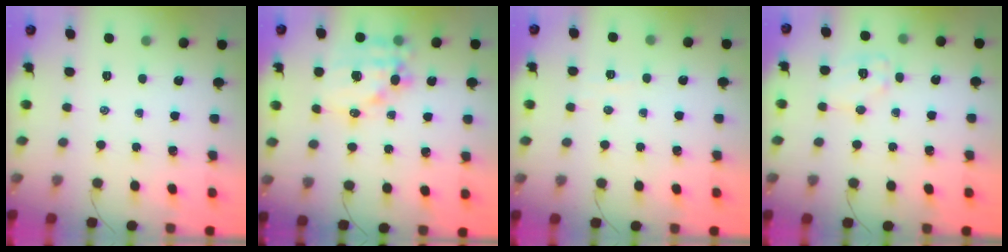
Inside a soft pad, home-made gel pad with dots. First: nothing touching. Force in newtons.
{"total": 14.3, "press": 13.9, "slide": 3.2}
{"total": 3.4, "press": 3.2, "slide": 1.0}
{"total": 9.2, "press": 9.2, "slide": 0.8}